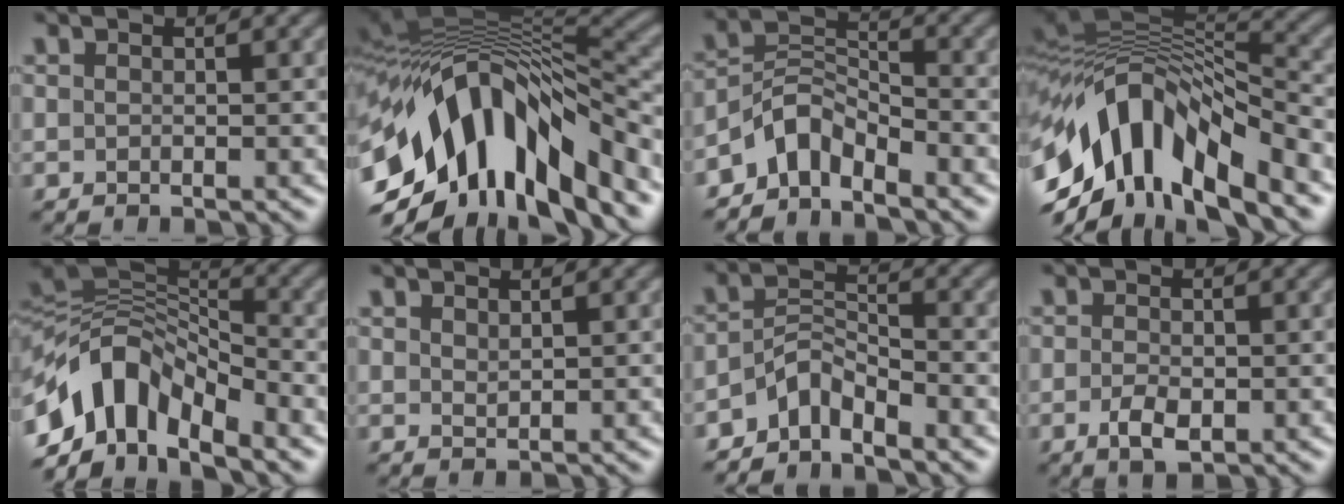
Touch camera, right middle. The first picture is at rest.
{"total": 14.2, "force": [-5.4, 7.3, 10.9], "torque": [-0.197, 0.008, -0.090]}
{"total": 4.3, "force": [-3.3, 1.9, 1.9], "torque": [-0.028, 0.010, -0.076]}
{"total": 13.0, "force": [-4.3, 6.7, 10.3], "torque": [-0.196, 0.014, -0.075]}
{"total": 9.8, "force": [-5.2, 5.2, 6.5], "torque": [-0.112, 0.014, -0.106]}
{"total": 0.7, "force": [0.5, 0.3, 0.3], "torque": [-0.010, -0.001, 0.012]}
{"total": 3.3, "force": [-2.7, 1.2, 1.6], "torque": [-0.029, 0.012, -0.061]}
{"total": 2.3, "force": [-0.7, 1.2, 1.8], "torque": [-0.039, -0.003, -0.013]}